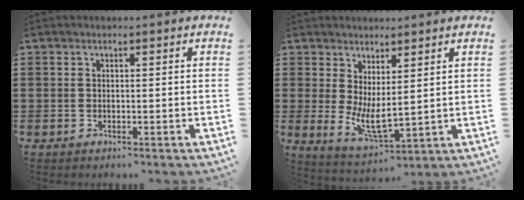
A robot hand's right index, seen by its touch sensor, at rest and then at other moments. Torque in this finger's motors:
{"motor_torque": [1.14, 1.00, 0.22, 0.12]}